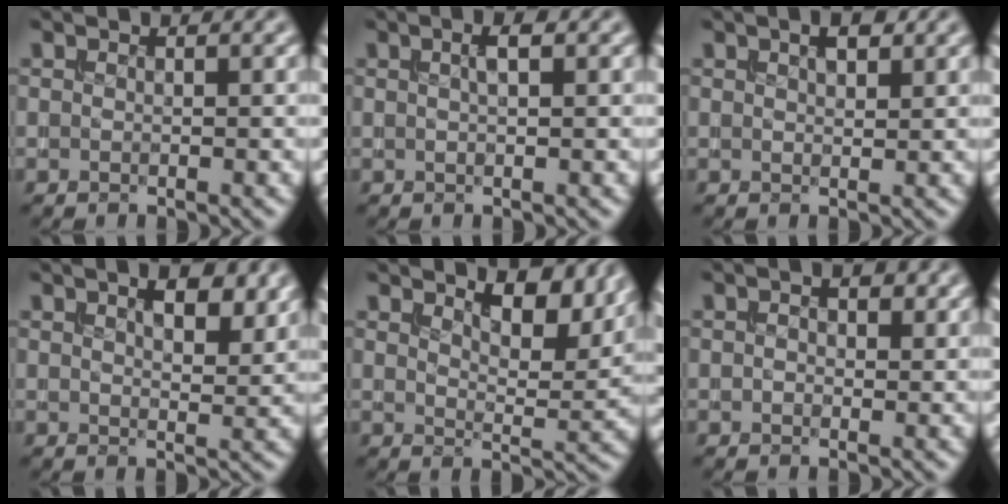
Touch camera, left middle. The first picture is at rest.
{"total": 1.3, "force": [0.4, 0.2, 1.2], "torque": [-0.023, 0.006, 0.005]}
{"total": 1.7, "force": [0.8, 0.7, 1.3], "torque": [-0.019, 0.006, 0.016]}
{"total": 3.5, "force": [1.9, 1.3, 2.6], "torque": [-0.041, -0.001, 0.030]}
{"total": 6.1, "force": [4.1, 2.1, 3.9], "torque": [-0.059, -0.005, 0.059]}
{"total": 1.8, "force": [0.4, 1.1, 1.4], "torque": [-0.018, 0.002, 0.006]}